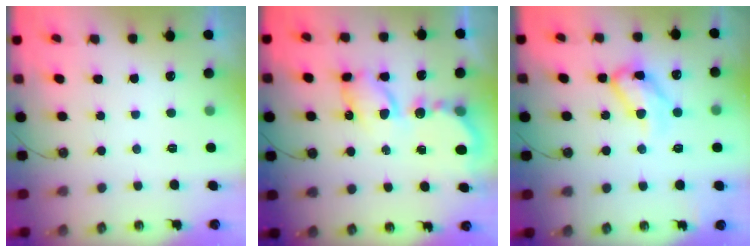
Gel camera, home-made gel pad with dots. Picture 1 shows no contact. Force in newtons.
{"total": 9.1, "press": 9.1, "slide": 0.7}
{"total": 12.4, "press": 12.3, "slide": 1.6}